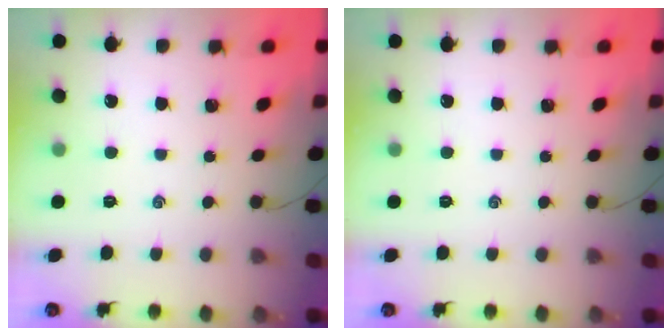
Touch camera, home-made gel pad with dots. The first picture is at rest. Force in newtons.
{"total": 0.0}